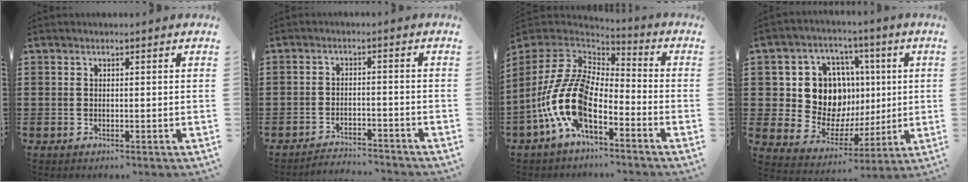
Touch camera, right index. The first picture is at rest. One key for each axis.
{"total": 3.0, "fx": -3.0, "fy": -0.1, "fz": 0.0, "tx": -0.007, "ty": -0.001, "tz": -0.064}
{"total": 13.3, "fx": -5.0, "fy": 6.8, "fz": 10.3, "tx": -0.259, "ty": -0.008, "tz": -0.107}
{"total": 12.5, "fx": 2.2, "fy": 10.6, "fz": 6.1, "tx": -0.130, "ty": 0.003, "tz": 0.054}